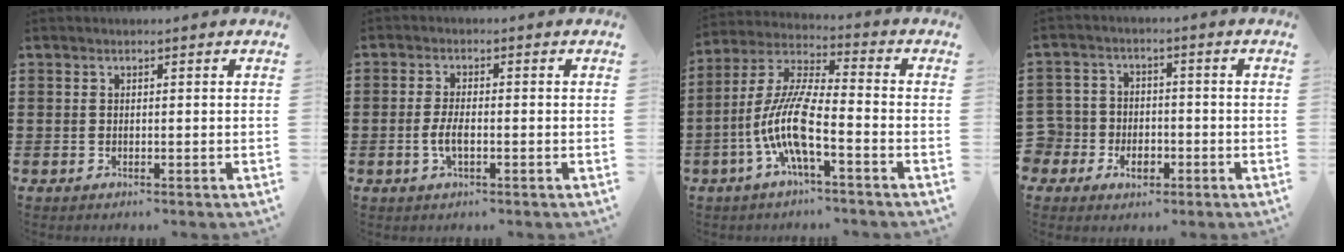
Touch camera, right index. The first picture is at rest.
{"total": 3.2, "force": [-0.8, 1.1, 2.9], "torque": [-0.066, -0.002, -0.019]}
{"total": 10.4, "force": [-4.3, 2.0, 9.2], "torque": [-0.216, -0.013, -0.089]}
{"total": 4.4, "force": [-1.7, 4.0, 0.9], "torque": [-0.046, 0.007, -0.038]}